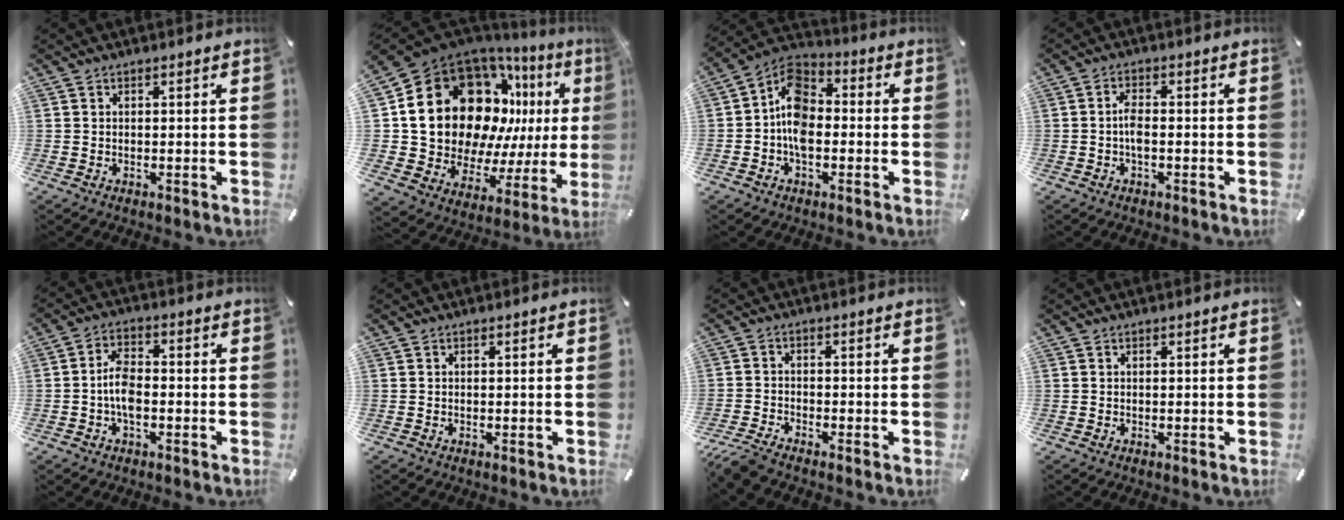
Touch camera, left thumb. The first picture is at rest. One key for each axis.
{"total": 23.0, "fx": 7.5, "fy": 17.3, "fz": 13.3, "tx": -0.233, "ty": -0.083, "tz": 0.167}
{"total": 9.9, "fx": -2.3, "fy": 6.5, "fz": 7.1, "tx": -0.149, "ty": 0.012, "tz": -0.043}
{"total": 3.8, "fx": -0.8, "fy": 1.5, "fz": 3.4, "tx": -0.068, "ty": 0.003, "tz": -0.015}
{"total": 6.1, "fx": -1.6, "fy": 3.3, "fz": 4.9, "tx": -0.096, "ty": 0.011, "tz": -0.031}
{"total": 0.0}
{"total": 4.3, "fx": -4.0, "fy": 0.8, "fz": 1.5, "tx": -0.042, "ty": 0.007, "tz": -0.079}
{"total": 0.0}